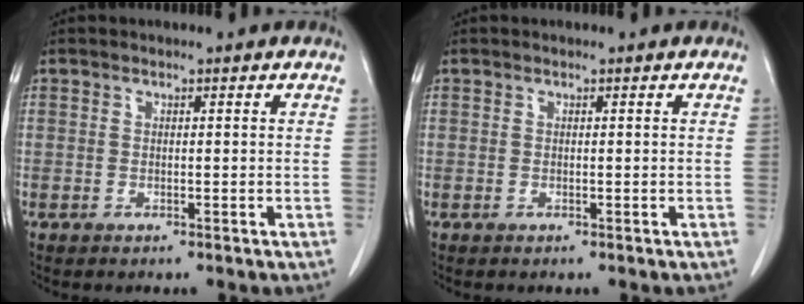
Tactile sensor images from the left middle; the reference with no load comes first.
{"total": 0.0}